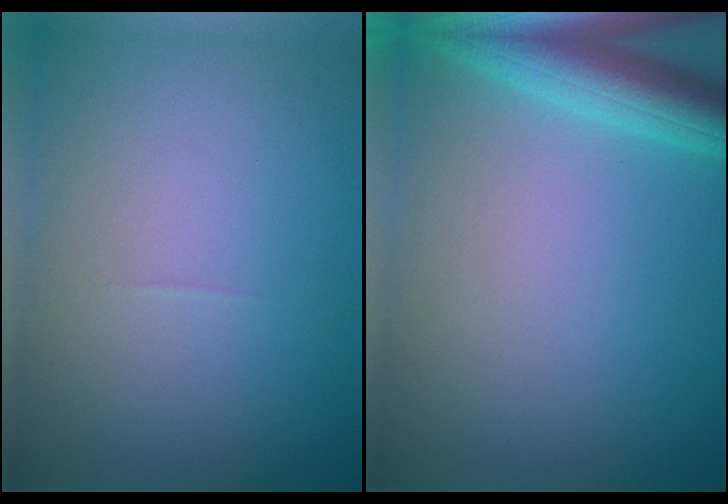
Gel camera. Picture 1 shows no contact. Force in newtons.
{"total": 5.2, "press": 5.2, "slide": 0.3}